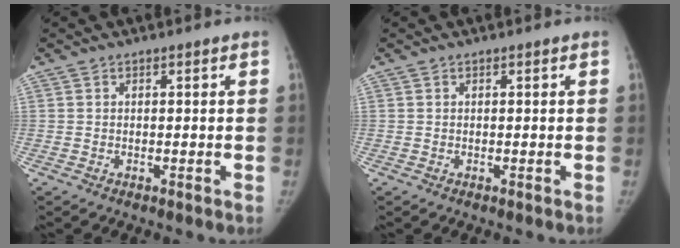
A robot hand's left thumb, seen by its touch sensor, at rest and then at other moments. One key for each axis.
{"total": 0.0}